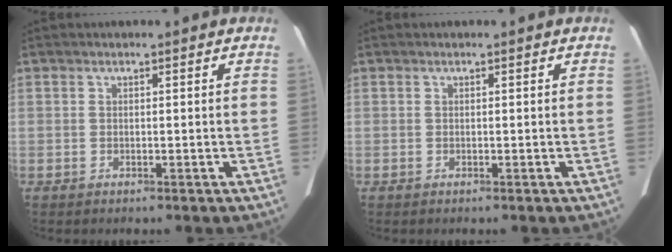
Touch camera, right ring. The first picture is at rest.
{"total": 0.0}